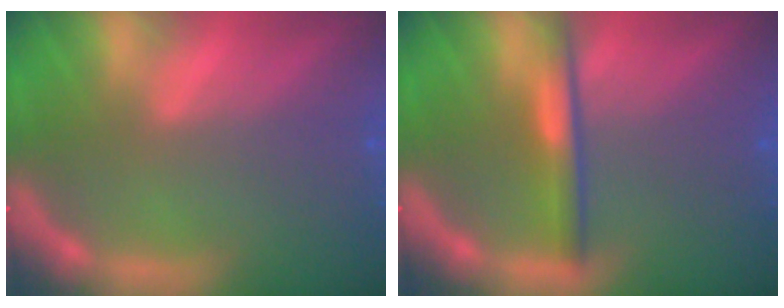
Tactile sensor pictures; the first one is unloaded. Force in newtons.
{"total": 3.0}